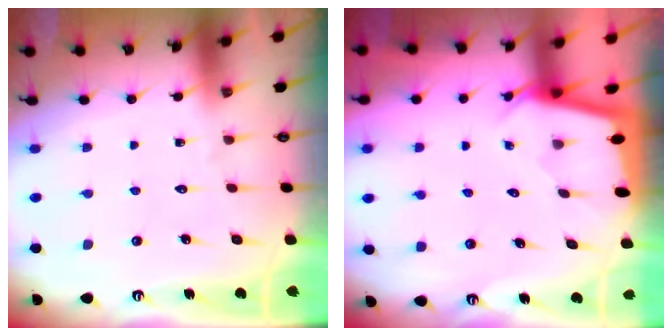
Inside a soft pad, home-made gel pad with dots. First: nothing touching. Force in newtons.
{"total": 2.0, "press": 2.0, "slide": 0.2}